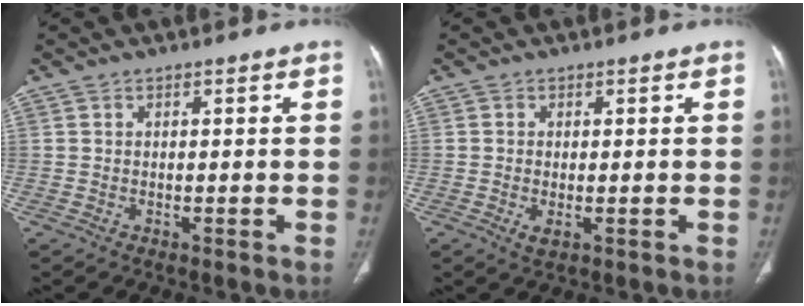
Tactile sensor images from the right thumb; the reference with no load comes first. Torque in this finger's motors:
{"motor_torque": [-0.11, 0.08, -0.37, 0.04, 0.08]}